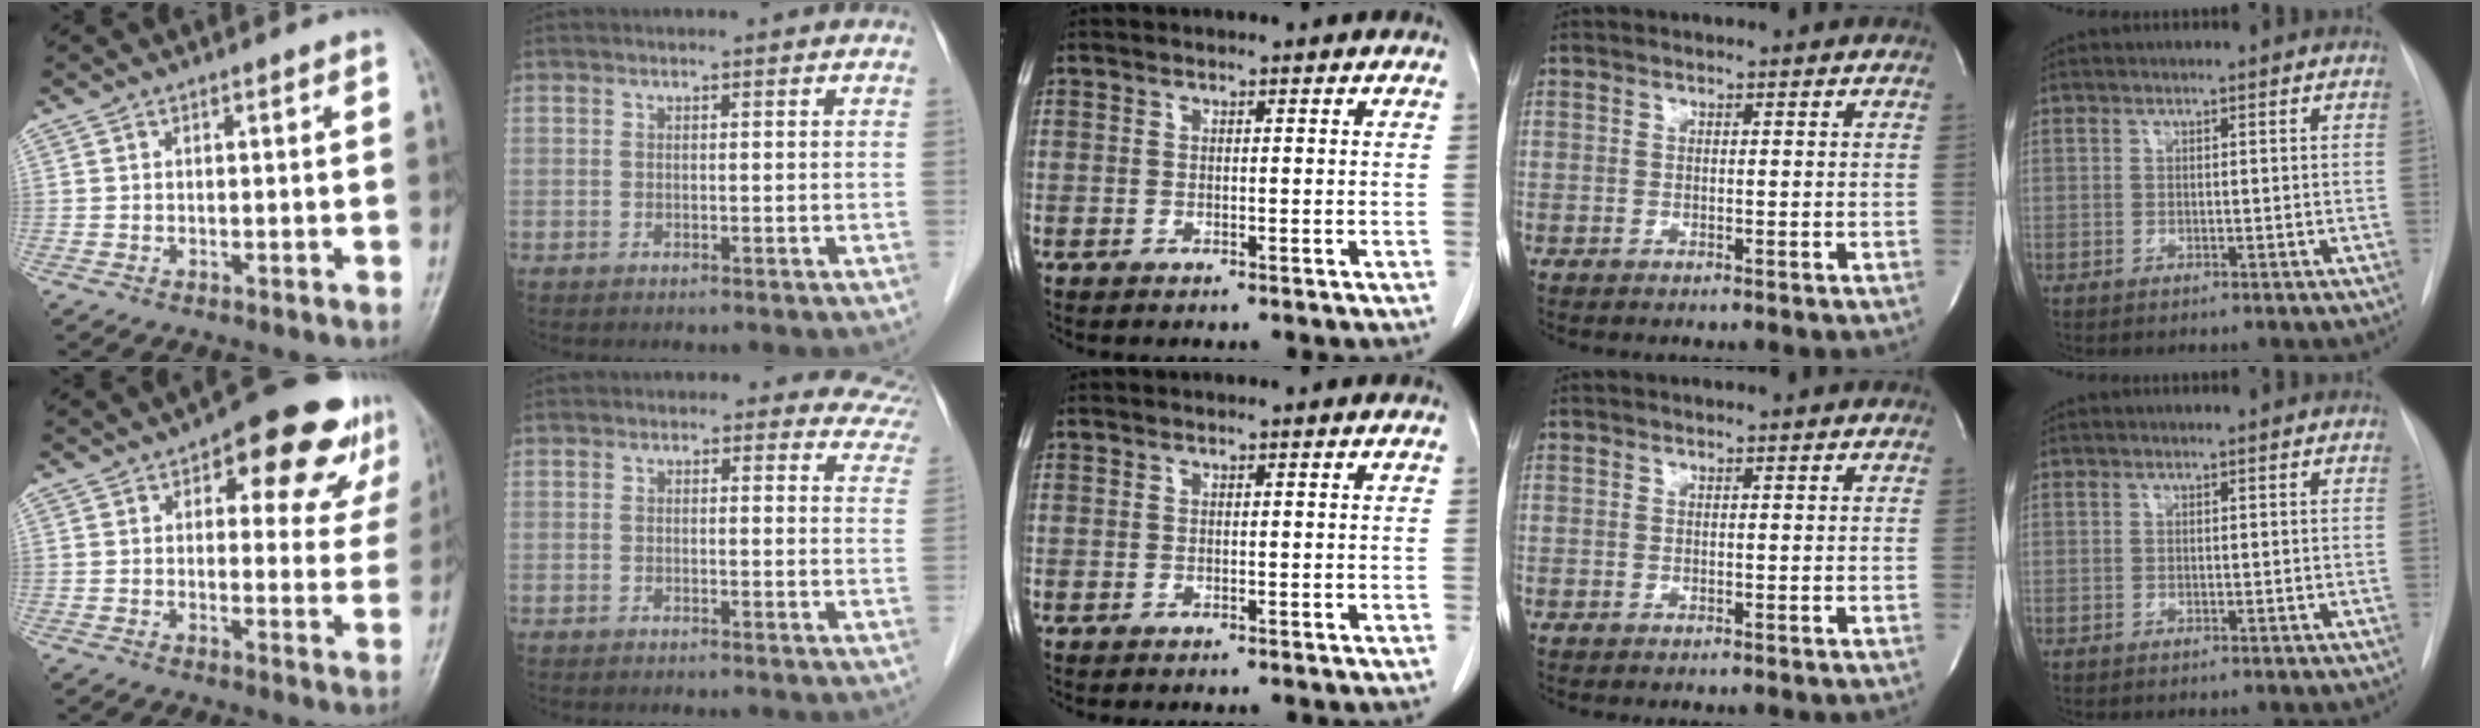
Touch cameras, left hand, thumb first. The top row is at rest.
{"thumb": {"total": 15.3, "force": [7.9, 7.2, 11.1], "torque": [-0.086, -0.016, 0.095]}, "index": {"total": 7.9, "force": [6.6, 4.3, 0.8], "torque": [0.040, -0.006, 0.028]}}